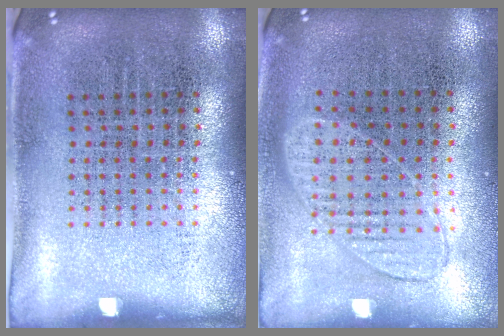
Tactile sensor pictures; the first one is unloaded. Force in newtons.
{"total": 0.9, "press": 0.9, "slide": 0.4}